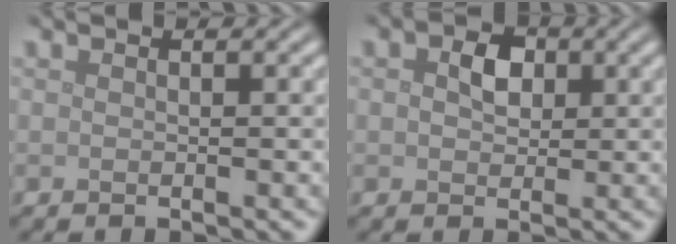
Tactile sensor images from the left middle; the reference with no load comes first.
{"total": 2.4, "force": [0.5, 1.8, 1.5], "torque": [-0.030, 0.002, 0.006]}